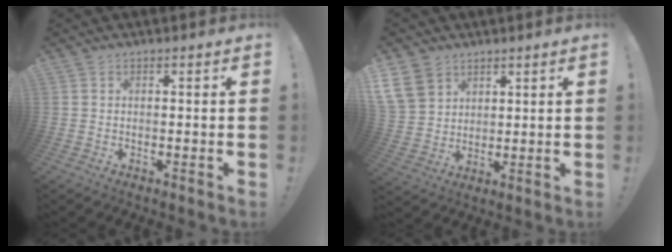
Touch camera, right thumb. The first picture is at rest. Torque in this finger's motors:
{"motor_torque": [-0.55, 1.16, 0.39, 0.68, 0.06]}